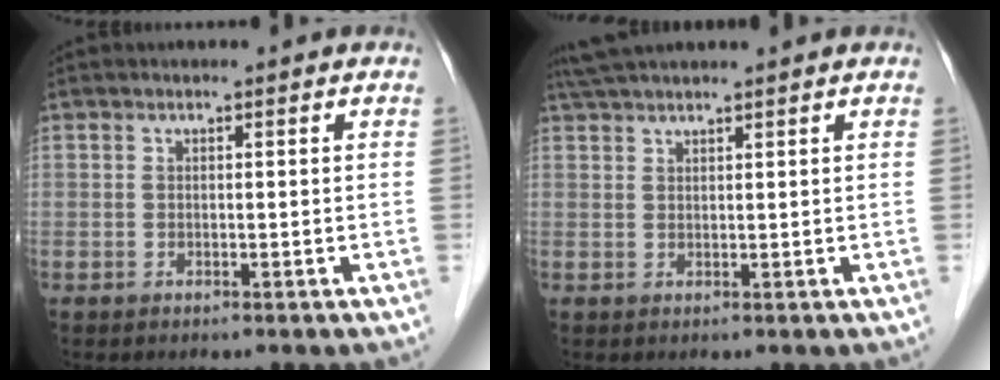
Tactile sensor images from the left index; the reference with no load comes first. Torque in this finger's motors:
{"motor_torque": [0.37, -1.03, 0.74, 0.19]}